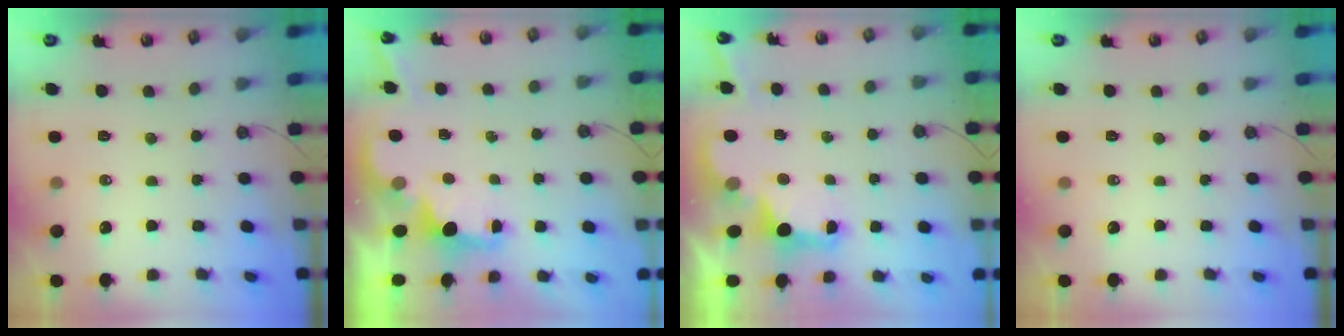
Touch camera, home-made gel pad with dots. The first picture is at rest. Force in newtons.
{"total": 2.2, "press": 2.1, "slide": 0.8}
{"total": 2.9, "press": 2.8, "slide": 0.9}
{"total": 0.0}